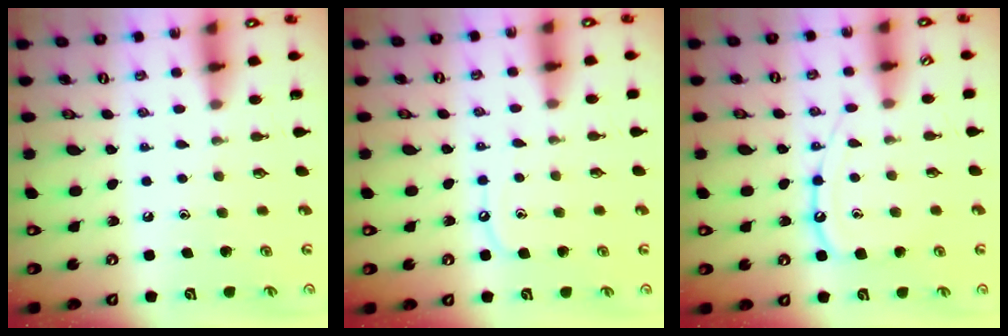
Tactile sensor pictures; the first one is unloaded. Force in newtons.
{"total": 6.3, "press": 6.2, "slide": 0.8}
{"total": 10.9, "press": 10.9, "slide": 1.0}